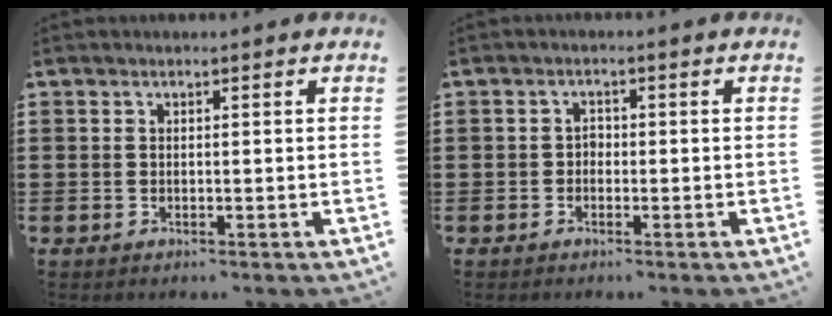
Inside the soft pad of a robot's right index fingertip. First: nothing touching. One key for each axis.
{"total": 1.2, "fx": -0.6, "fy": 0.9, "fz": 0.6, "tx": -0.016, "ty": 0.001, "tz": -0.013}